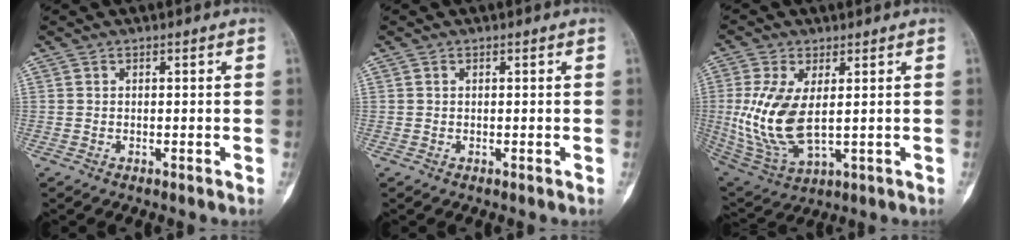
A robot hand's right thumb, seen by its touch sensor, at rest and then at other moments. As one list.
[{"total": 0.0}, {"total": 13.4, "force": [0.8, 6.6, 11.6], "torque": [-0.244, -0.013, 0.034]}]